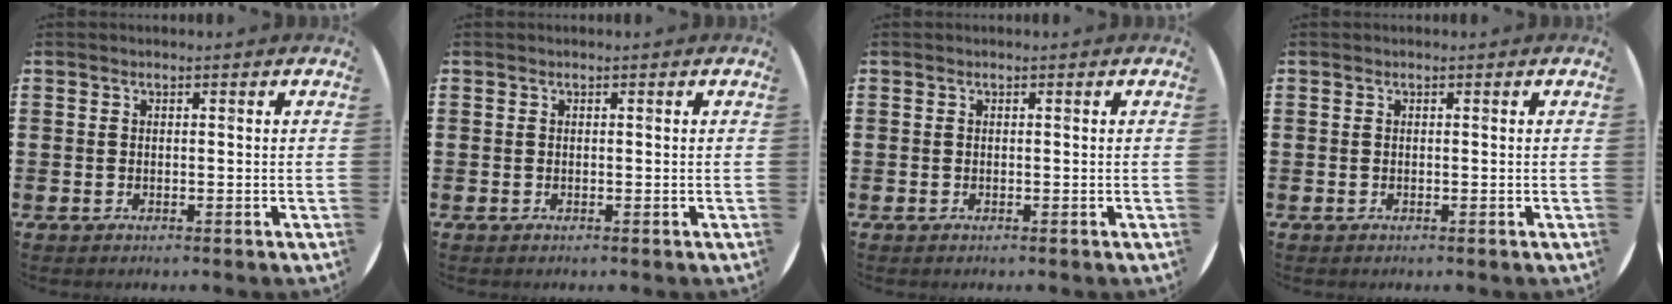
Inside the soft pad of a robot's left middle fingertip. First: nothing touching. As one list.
[{"total": 0.0}, {"total": 0.0}, {"total": 0.0}]